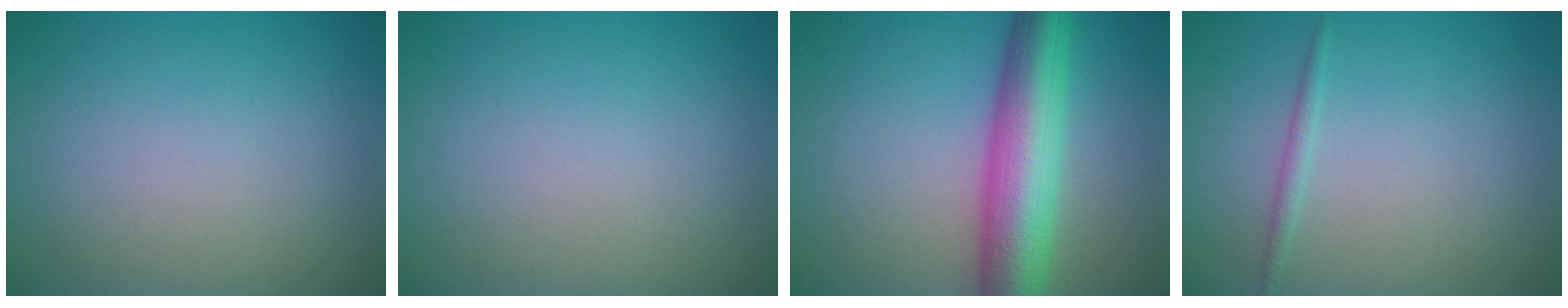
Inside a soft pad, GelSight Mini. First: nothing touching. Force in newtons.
{"total": 0.0}
{"total": 9.1, "press": 9.1, "slide": 0.2}
{"total": 0.9, "press": 0.9, "slide": 0.0}